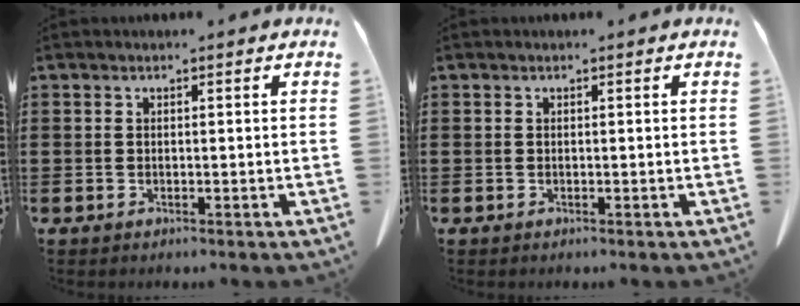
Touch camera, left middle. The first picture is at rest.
{"total": 0.0}